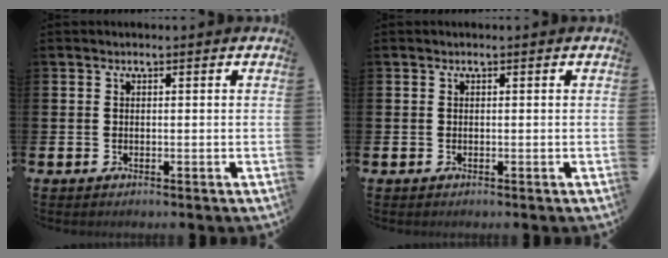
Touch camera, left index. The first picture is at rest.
{"total": 0.0}